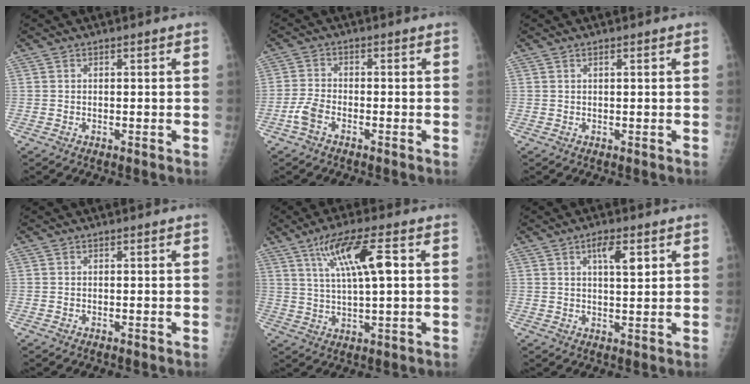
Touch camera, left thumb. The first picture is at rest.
{"total": 3.6, "force": [-2.1, 1.8, 2.3], "torque": [-0.054, 0.010, -0.047]}
{"total": 0.6, "force": [0.3, 0.1, 0.5], "torque": [-0.011, 0.005, 0.004]}
{"total": 0.0}
{"total": 11.2, "force": [3.6, 2.3, 10.4], "torque": [-0.196, -0.001, 0.064]}
{"total": 5.3, "force": [2.3, 1.8, 4.4], "torque": [-0.067, -0.008, 0.038]}